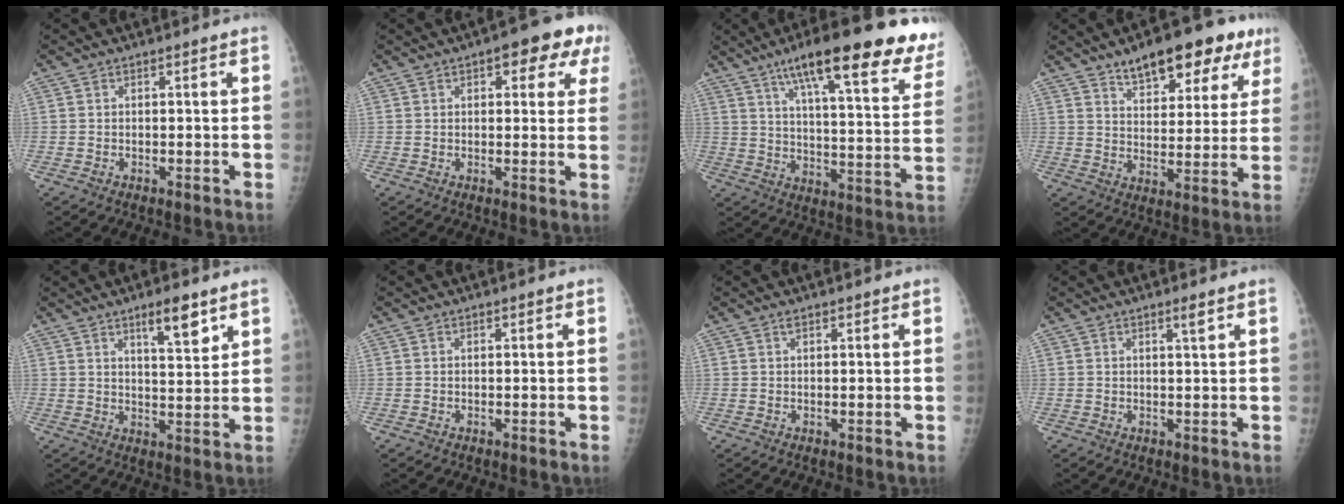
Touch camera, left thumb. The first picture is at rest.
{"total": 9.4, "force": [4.5, 4.1, 7.1], "torque": [-0.044, -0.003, 0.045]}
{"total": 25.8, "force": [16.8, 5.7, 18.8], "torque": [-0.240, -0.040, 0.232]}
{"total": 15.9, "force": [10.2, 7.0, 10.1], "torque": [-0.088, -0.034, 0.146]}
{"total": 9.2, "force": [5.8, 2.6, 6.6], "torque": [-0.090, -0.041, 0.095]}
{"total": 0.0}
{"total": 0.9, "force": [0.6, 0.4, 0.5], "torque": [-0.007, -0.003, 0.009]}
{"total": 1.4, "force": [0.9, -0.1, 1.1], "torque": [-0.018, -0.007, 0.015]}